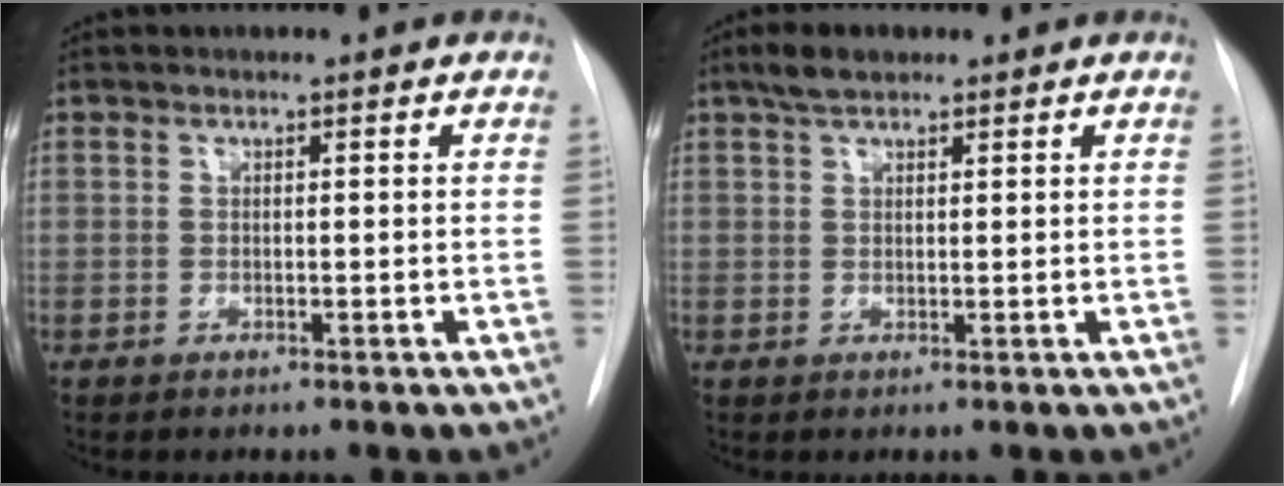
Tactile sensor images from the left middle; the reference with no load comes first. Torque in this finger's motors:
{"motor_torque": [0.32, -0.25, -0.18, -0.05]}